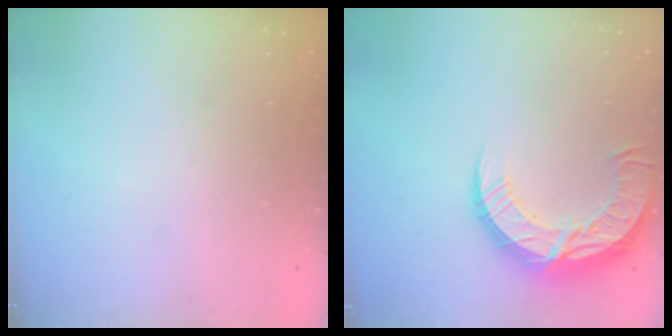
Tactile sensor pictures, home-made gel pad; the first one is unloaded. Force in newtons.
{"total": 14.6, "press": 14.5, "slide": 0.8}